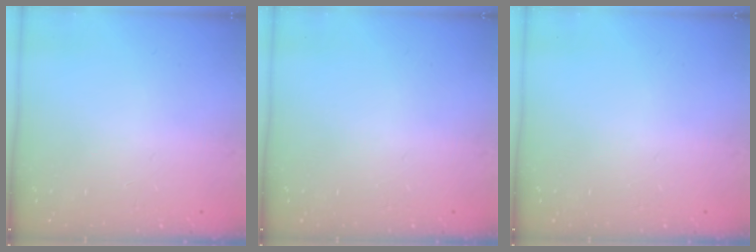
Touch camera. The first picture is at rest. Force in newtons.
{"total": 0.0}
{"total": 0.0}